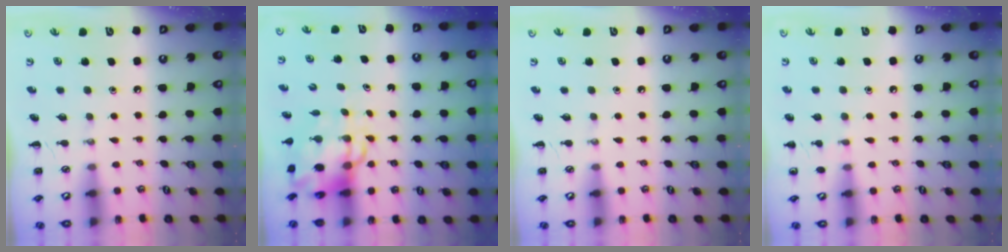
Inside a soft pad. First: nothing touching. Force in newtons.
{"total": 7.6, "press": 7.2, "slide": 2.2}
{"total": 0.0}
{"total": 5.4, "press": 5.2, "slide": 1.5}